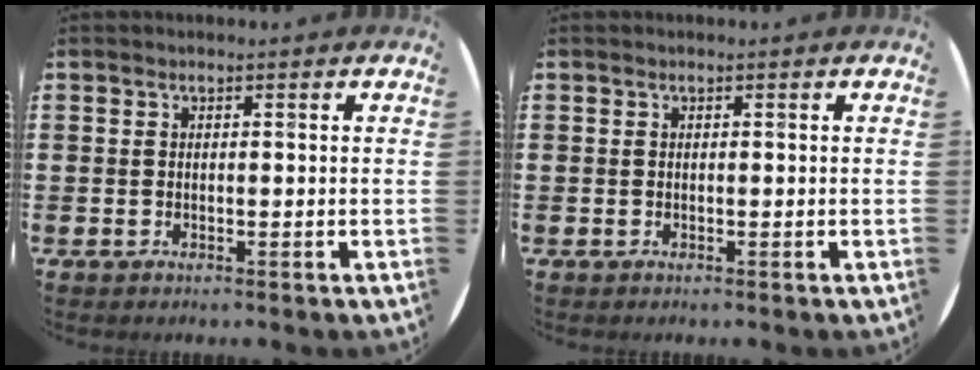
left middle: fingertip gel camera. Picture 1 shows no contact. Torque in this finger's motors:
{"motor_torque": [0.30, -0.32, 0.02, 0.01]}